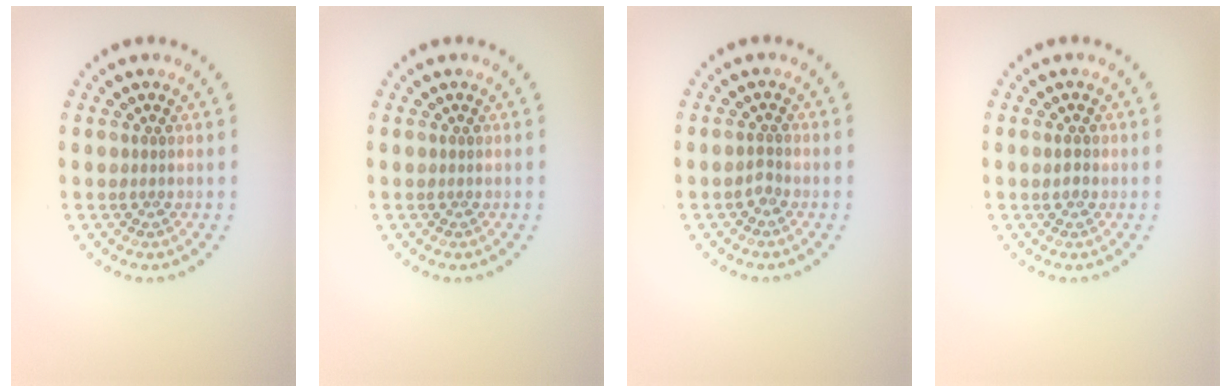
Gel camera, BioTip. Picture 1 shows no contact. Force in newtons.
{"total": 0.0}
{"total": 0.9, "press": 0.7, "slide": 0.5}
{"total": 0.9, "press": 0.9, "slide": 0.2}